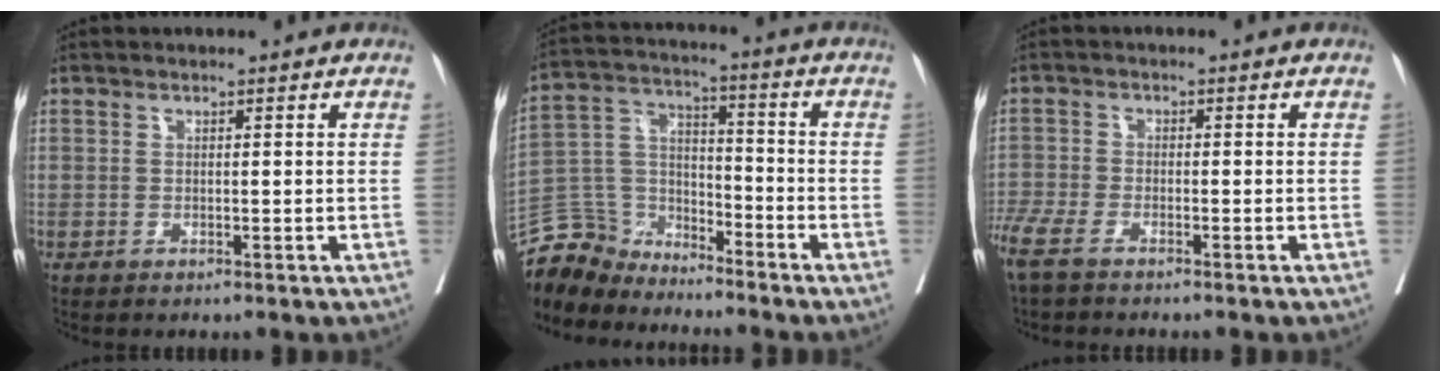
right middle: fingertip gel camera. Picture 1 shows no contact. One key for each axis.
{"total": 8.8, "fx": -8.3, "fy": 2.8, "fz": -0.9, "tx": 0.007, "ty": 0.030, "tz": -0.171}
{"total": 6.4, "fx": -5.3, "fy": 1.2, "fz": 3.4, "tx": -0.084, "ty": -0.002, "tz": -0.104}